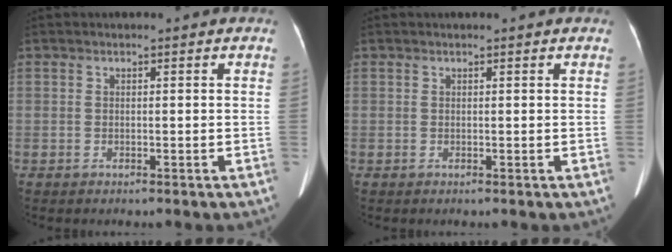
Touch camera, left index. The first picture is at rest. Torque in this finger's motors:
{"motor_torque": [-0.01, 0.02, -0.01, -0.01]}